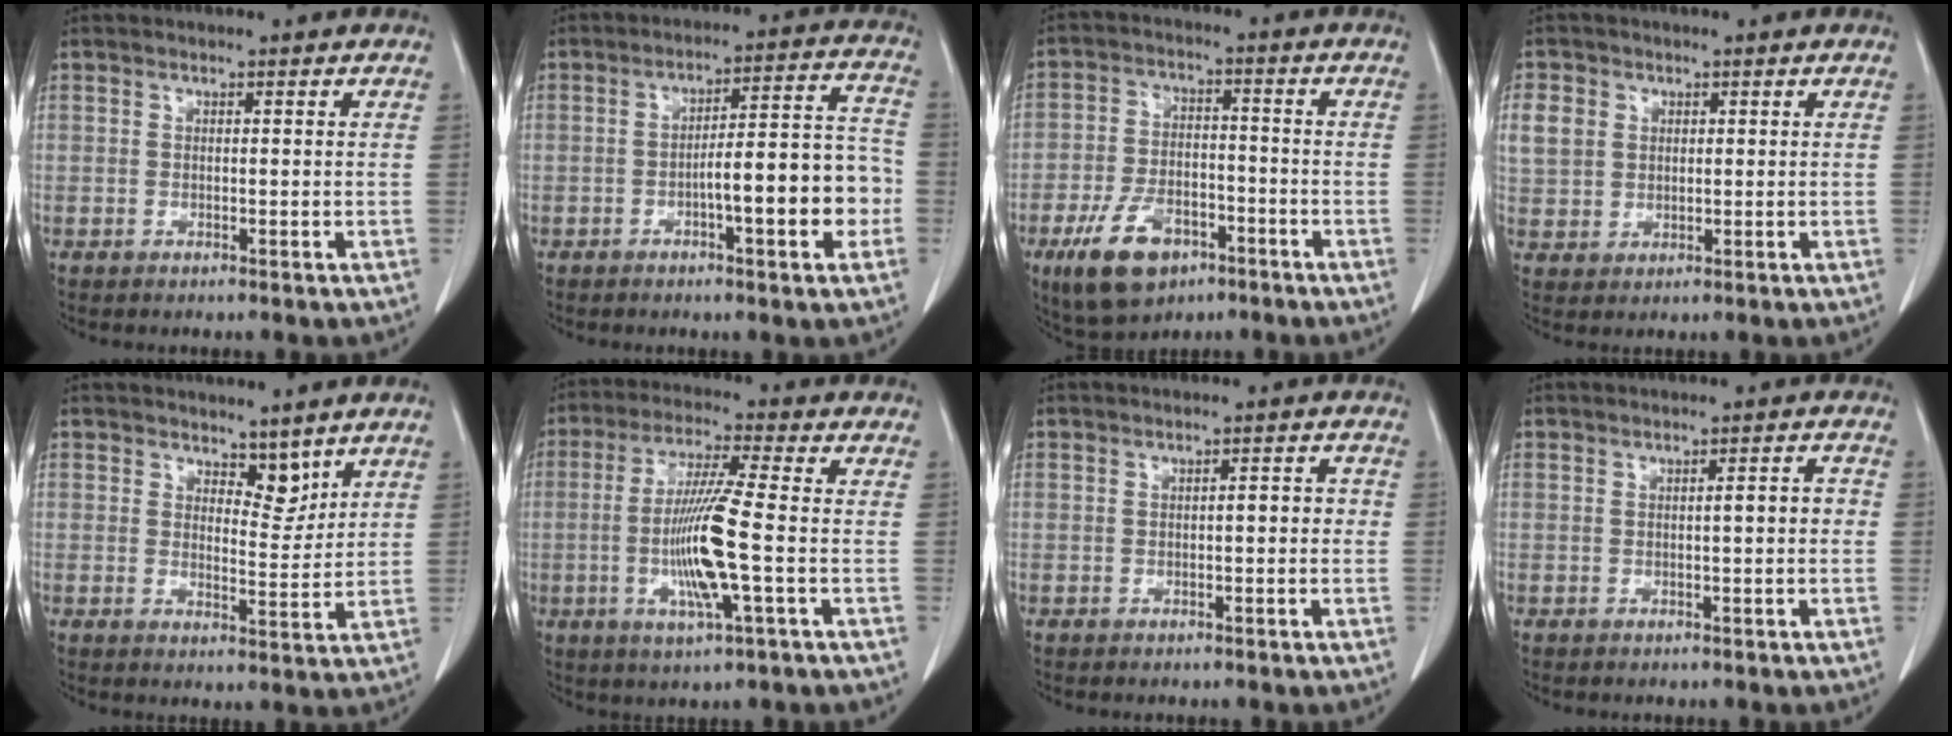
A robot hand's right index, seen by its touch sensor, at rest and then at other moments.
{"total": 11.5, "force": [-3.3, 2.1, 10.9], "torque": [-0.152, 0.031, -0.044]}
{"total": 10.8, "force": [-6.1, 6.0, 6.7], "torque": [-0.134, 0.000, -0.101]}
{"total": 8.1, "force": [2.4, 7.0, 3.3], "torque": [-0.094, 0.015, 0.054]}
{"total": 3.9, "force": [3.0, 1.7, 1.8], "torque": [-0.019, -0.009, 0.051]}
{"total": 11.4, "force": [-2.1, 0.0, 11.2], "torque": [-0.223, -0.010, -0.045]}
{"total": 2.1, "force": [-0.4, 0.7, 1.9], "torque": [-0.025, 0.008, -0.005]}
{"total": 2.2, "force": [-0.3, 0.3, 2.2], "torque": [-0.029, 0.004, -0.005]}